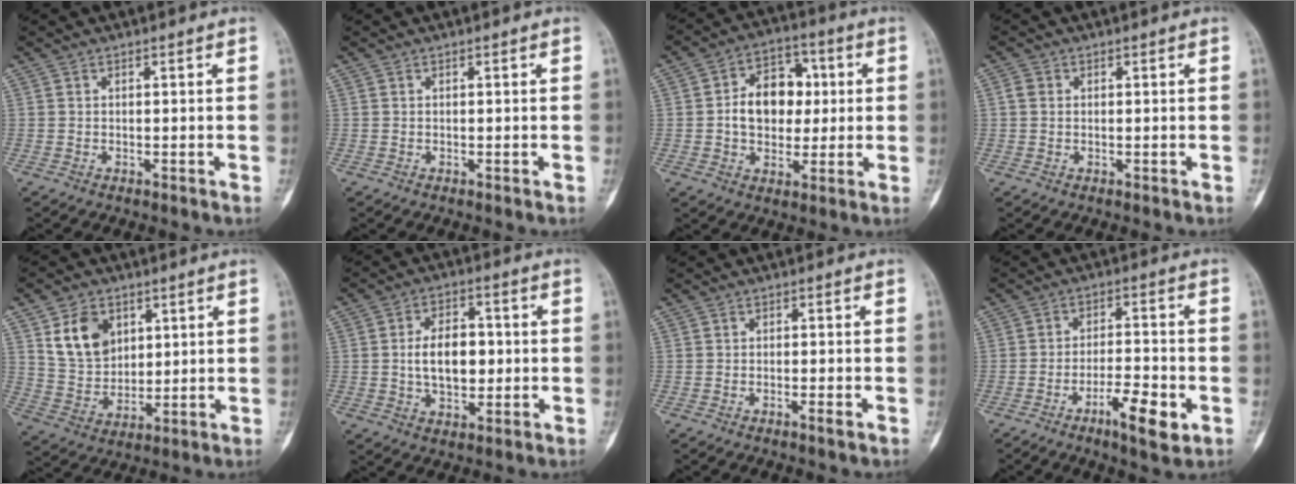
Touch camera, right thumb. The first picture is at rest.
{"total": 0.0}
{"total": 12.2, "force": [0.8, 9.0, 8.2], "torque": [-0.089, 0.018, 0.010]}
{"total": 1.8, "force": [0.3, 1.5, 0.9], "torque": [-0.017, 0.003, 0.005]}
{"total": 10.7, "force": [4.4, 7.8, 5.8], "torque": [-0.078, -0.023, 0.095]}
{"total": 10.0, "force": [0.1, 6.3, 7.8], "torque": [-0.108, 0.010, 0.003]}
{"total": 1.3, "force": [-0.8, 0.0, 1.1], "torque": [-0.021, 0.000, -0.015]}
{"total": 8.5, "force": [-3.9, 2.3, 7.2], "torque": [-0.116, 0.017, -0.062]}